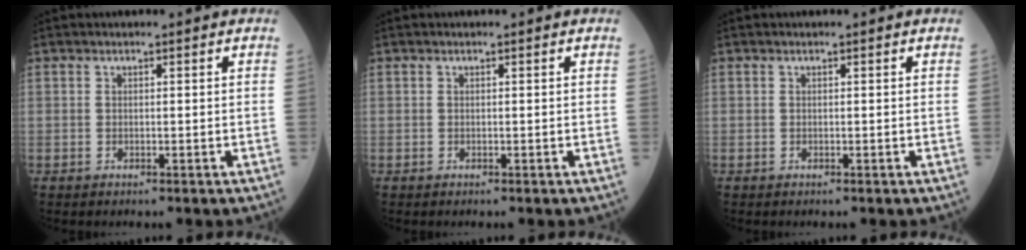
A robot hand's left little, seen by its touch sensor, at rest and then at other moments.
{"total": 0.0}
{"total": 0.0}